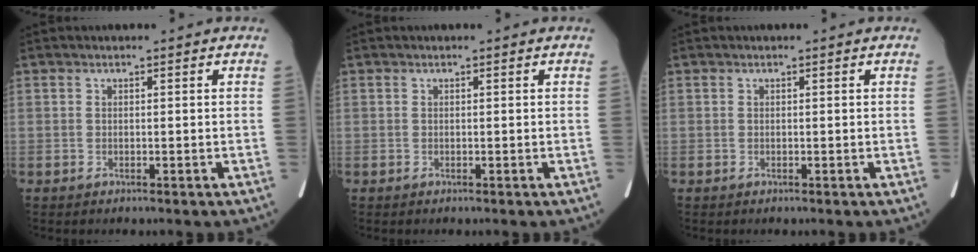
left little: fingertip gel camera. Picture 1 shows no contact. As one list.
[{"total": 0.0}, {"total": 0.0}]